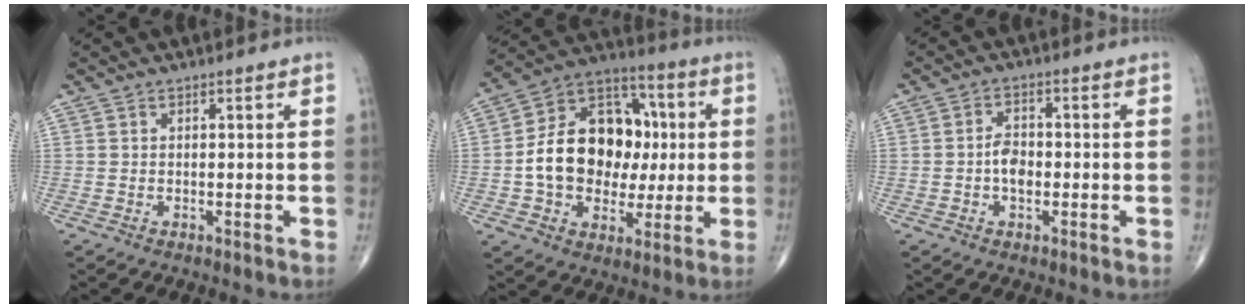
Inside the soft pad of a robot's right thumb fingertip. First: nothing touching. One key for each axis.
{"total": 20.0, "fx": 0.2, "fy": 14.8, "fz": 13.5, "tx": -0.185, "ty": 0.037, "tz": 0.007}
{"total": 4.1, "fx": -0.7, "fy": 2.6, "fz": 3.1, "tx": -0.045, "ty": 0.010, "tz": -0.017}